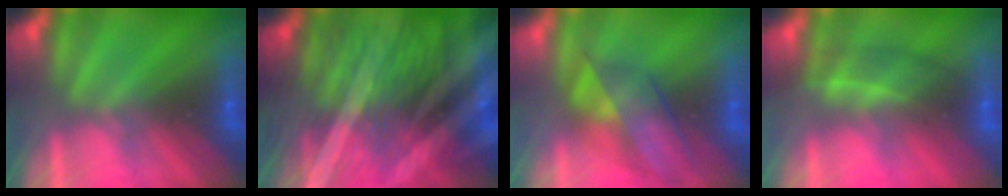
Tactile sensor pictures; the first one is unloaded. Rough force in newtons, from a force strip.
{"total": 9.8}
{"total": 4.4}
{"total": 2.7}